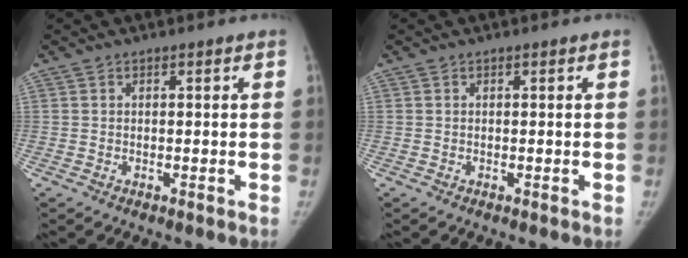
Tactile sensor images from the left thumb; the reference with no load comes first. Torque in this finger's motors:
{"motor_torque": [-0.07, -0.01, 0.11, 0.01, 0.00]}